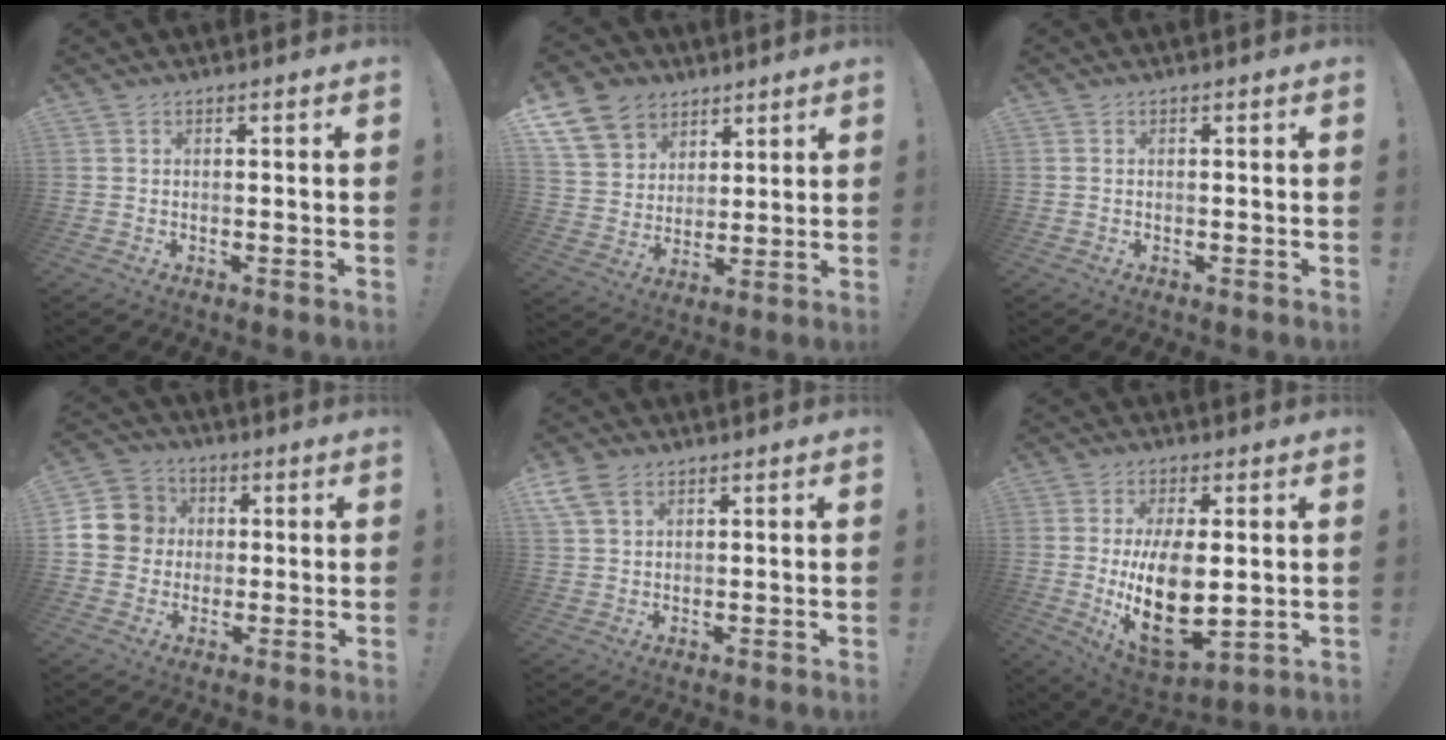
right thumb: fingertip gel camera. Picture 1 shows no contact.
{"total": 14.5, "force": [7.9, 11.0, 5.1], "torque": [-0.084, -0.043, 0.159]}
{"total": 0.0}
{"total": 10.4, "force": [0.8, 9.9, 3.0], "torque": [-0.039, 0.011, 0.021]}
{"total": 7.1, "force": [4.0, 4.3, 3.9], "torque": [-0.084, -0.006, 0.080]}
{"total": 17.6, "force": [-0.2, 9.1, 15.0], "torque": [-0.255, -0.034, 0.005]}